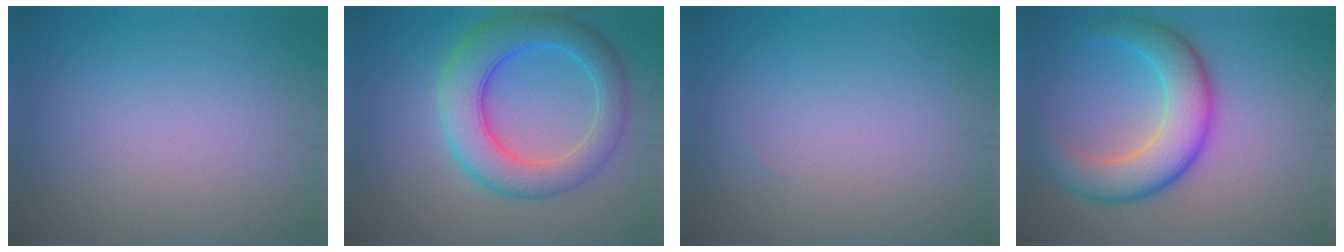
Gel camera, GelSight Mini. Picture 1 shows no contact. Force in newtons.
{"total": 7.2, "press": 7.2, "slide": 0.2}
{"total": 0.0}
{"total": 6.9, "press": 6.9, "slide": 0.1}